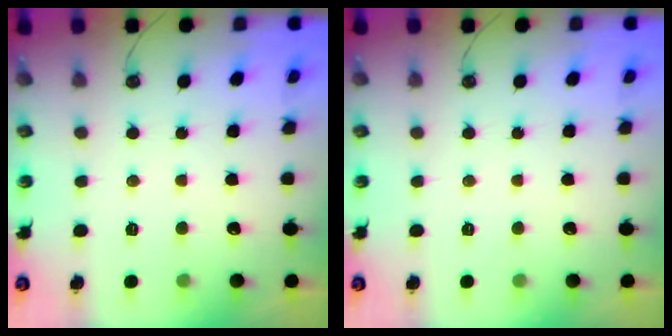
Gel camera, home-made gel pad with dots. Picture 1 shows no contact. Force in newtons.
{"total": 0.0}